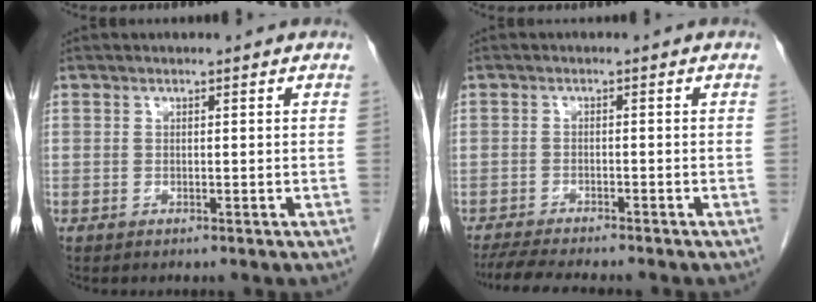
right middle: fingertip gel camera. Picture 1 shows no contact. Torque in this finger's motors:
{"motor_torque": [0.49, -0.41, 0.04, 0.02]}